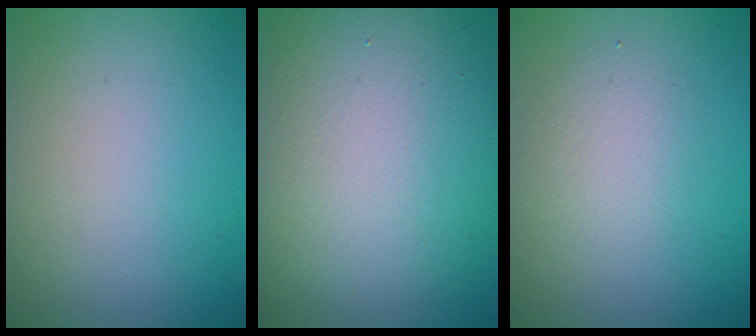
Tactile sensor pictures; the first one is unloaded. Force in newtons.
{"total": 13.1, "press": 13.1, "slide": 0.7}
{"total": 2.2, "press": 2.2, "slide": 0.1}